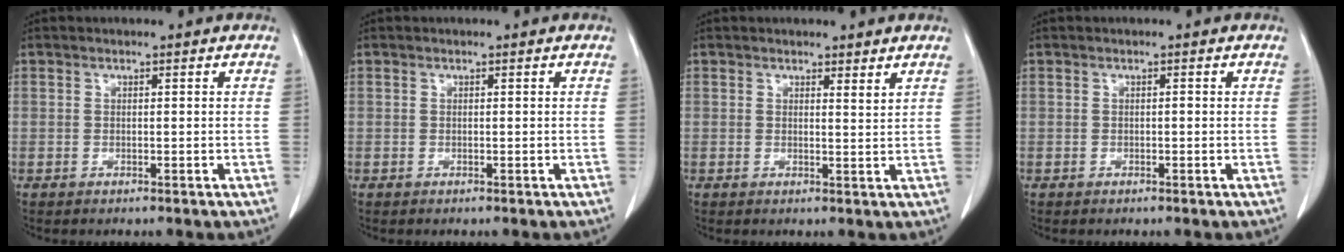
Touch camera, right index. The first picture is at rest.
{"total": 0.0}
{"total": 1.6, "force": [1.4, 0.2, 0.6], "torque": [-0.009, -0.010, 0.017]}
{"total": 0.0}